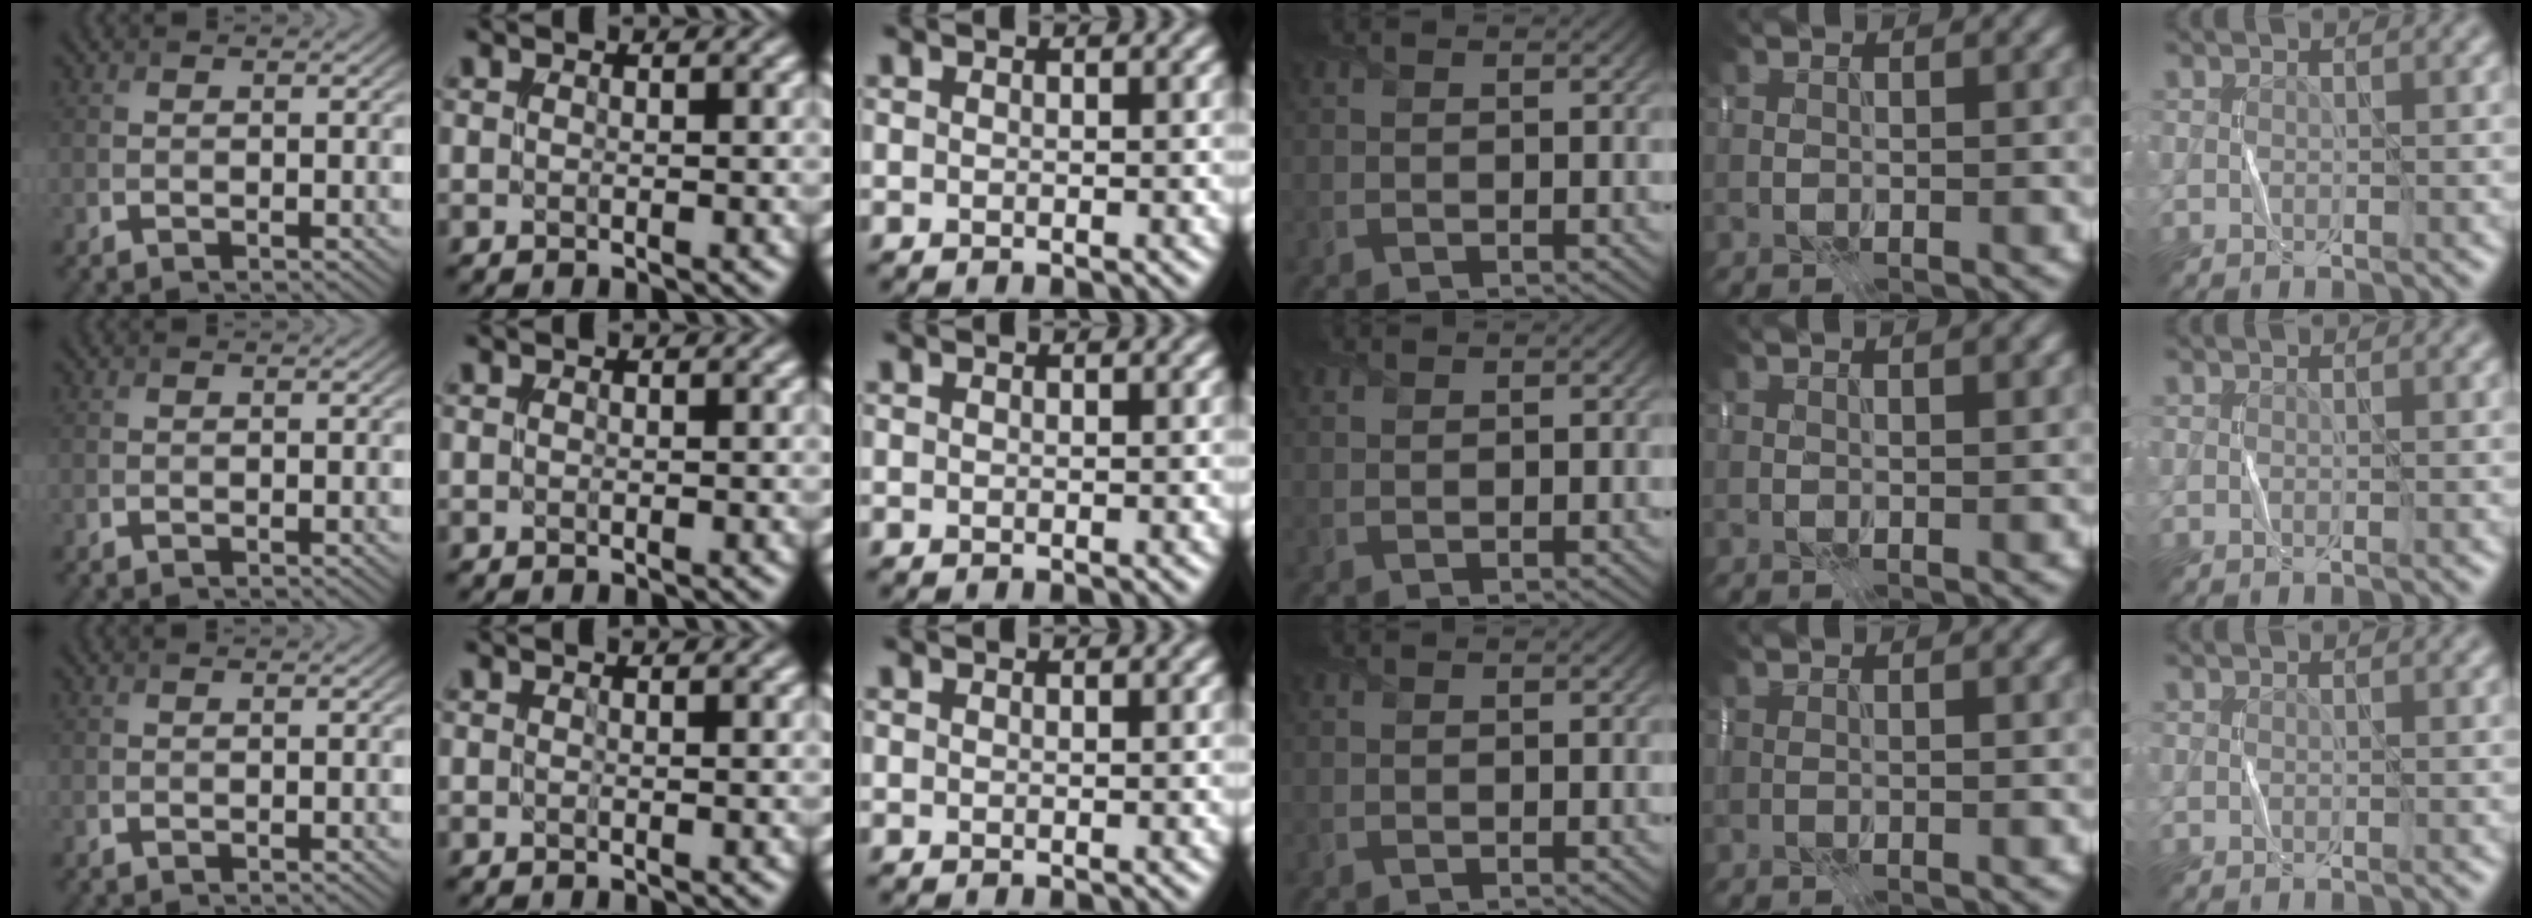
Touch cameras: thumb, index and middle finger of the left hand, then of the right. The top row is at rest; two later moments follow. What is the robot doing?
{"motion": "fold", "object": "scarf"}